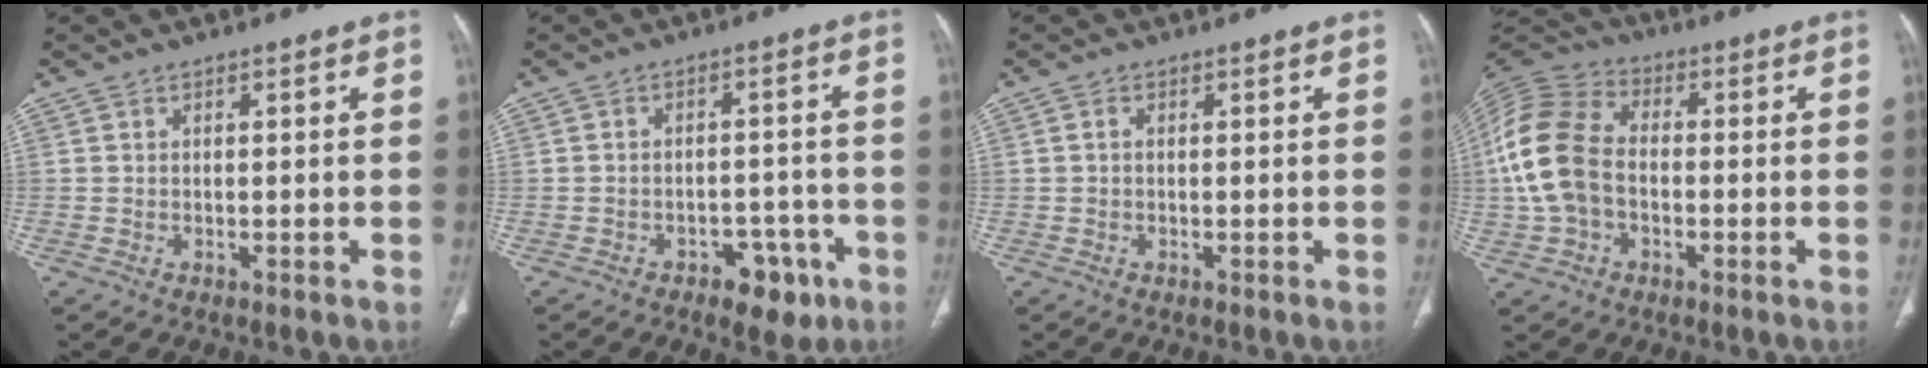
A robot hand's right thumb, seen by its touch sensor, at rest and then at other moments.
{"total": 7.0, "force": [-3.9, 4.2, 4.0], "torque": [-0.024, 0.029, -0.049]}
{"total": 0.8, "force": [0.0, 0.5, 0.5], "torque": [-0.010, 0.001, -0.002]}
{"total": 14.5, "force": [-1.1, 10.2, 10.2], "torque": [-0.216, 0.034, -0.028]}